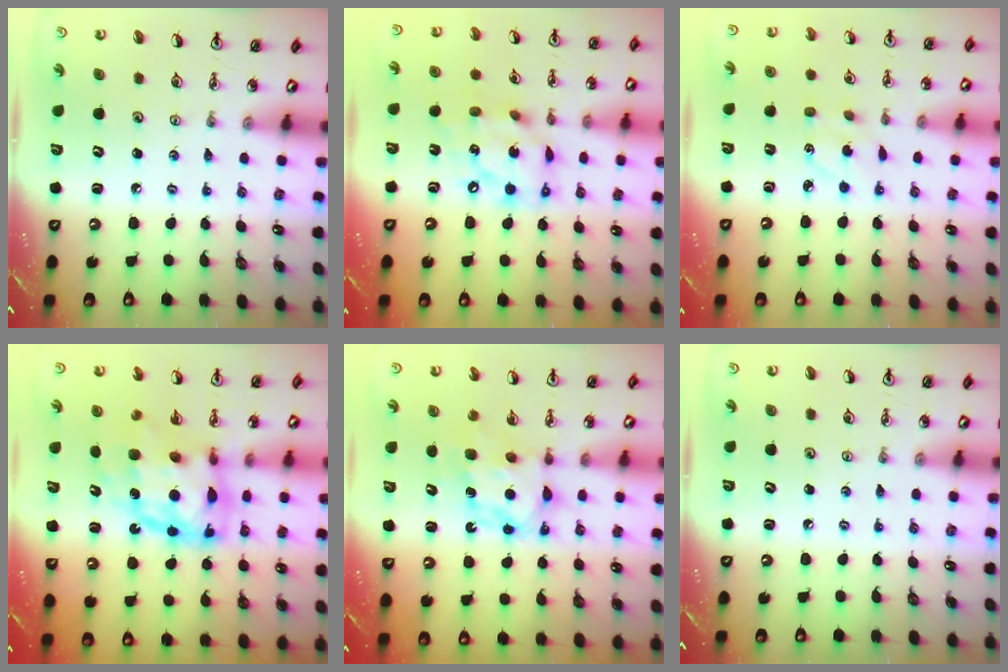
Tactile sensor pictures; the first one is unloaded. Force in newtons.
{"total": 14.3, "press": 14.2, "slide": 1.8}
{"total": 3.3, "press": 3.2, "slide": 0.8}
{"total": 12.7, "press": 12.7, "slide": 1.2}
{"total": 7.3, "press": 7.3, "slide": 0.2}
{"total": 0.0}